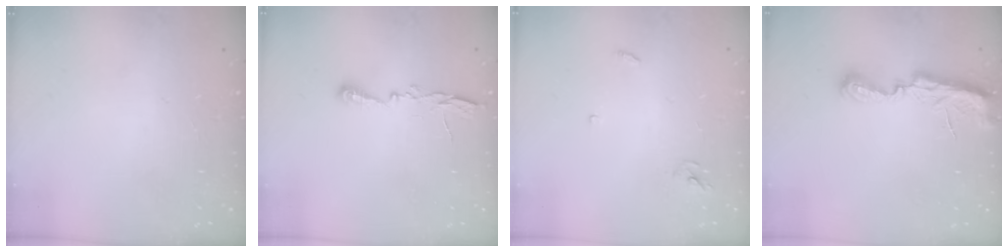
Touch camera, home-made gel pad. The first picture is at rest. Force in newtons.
{"total": 5.2, "press": 5.1, "slide": 0.8}
{"total": 3.0, "press": 3.0, "slide": 0.2}
{"total": 7.0, "press": 7.0, "slide": 0.6}